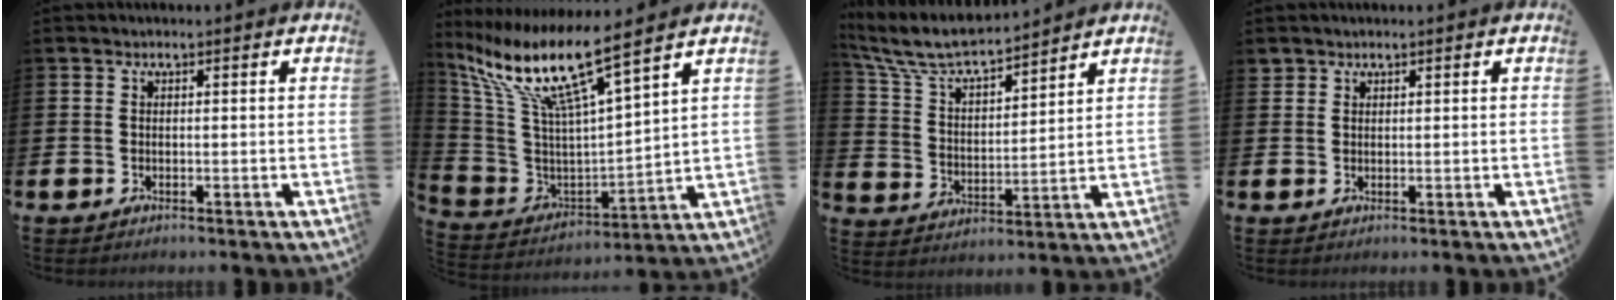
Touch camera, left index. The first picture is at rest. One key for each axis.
{"total": 11.2, "fx": 8.2, "fy": 1.2, "fz": 7.5, "tx": -0.182, "ty": -0.049, "tz": 0.134}
{"total": 7.8, "fx": 7.3, "fy": 1.2, "fz": 2.6, "tx": -0.079, "ty": -0.050, "tz": 0.127}
{"total": 1.5, "fx": 1.3, "fy": 0.6, "fz": 0.0, "tx": 0.007, "ty": 0.000, "tz": 0.024}